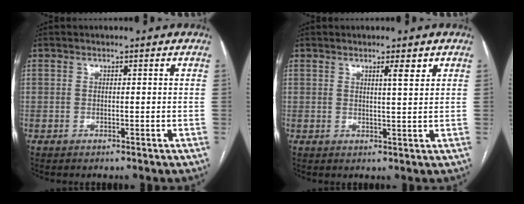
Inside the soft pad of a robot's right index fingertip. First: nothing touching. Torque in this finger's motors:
{"motor_torque": [-0.12, -0.05, -0.02, -0.01]}